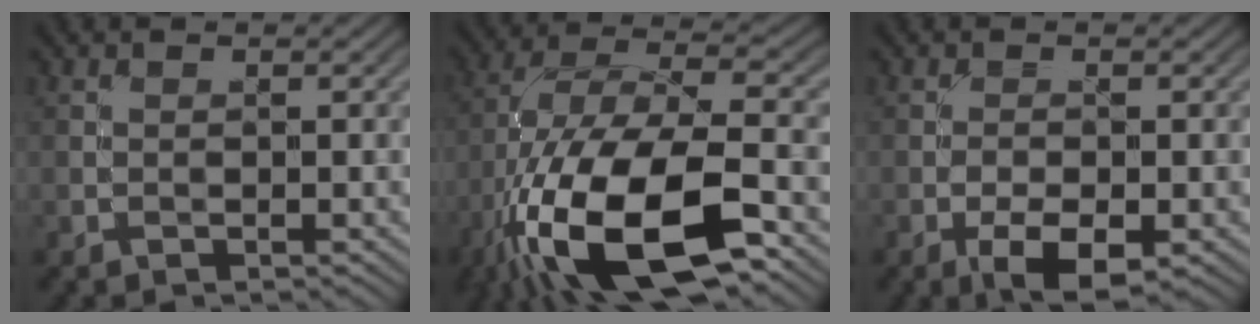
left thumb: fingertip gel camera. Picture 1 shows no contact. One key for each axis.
{"total": 18.6, "fx": -8.6, "fy": 7.7, "fz": 14.6, "tx": -0.299, "ty": -0.021, "tz": -0.155}
{"total": 4.8, "fx": -2.3, "fy": 1.8, "fz": 3.8, "tx": -0.061, "ty": 0.000, "tz": -0.039}